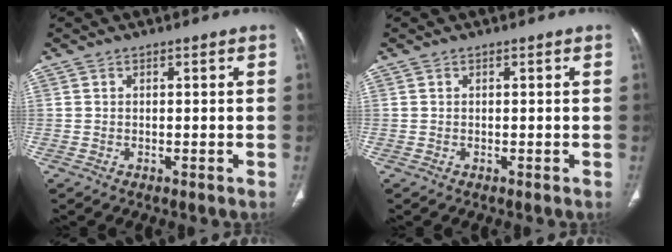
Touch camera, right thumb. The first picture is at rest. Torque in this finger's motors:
{"motor_torque": [-0.07, 0.07, -0.11, 0.11, 0.00]}